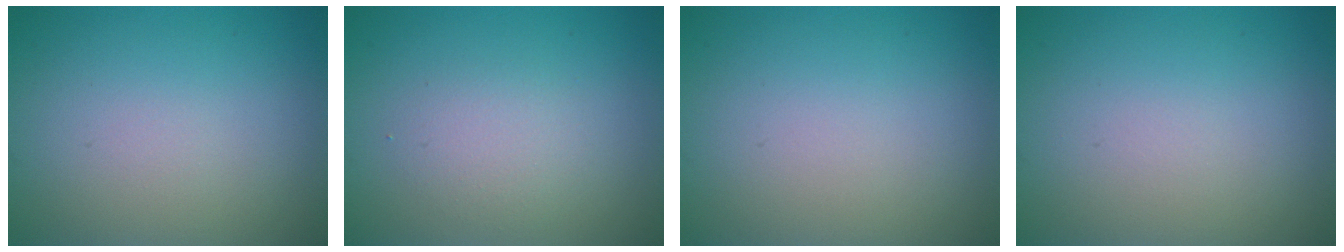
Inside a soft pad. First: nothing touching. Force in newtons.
{"total": 1.9, "press": 1.9, "slide": 0.0}
{"total": 0.0}
{"total": 0.0}